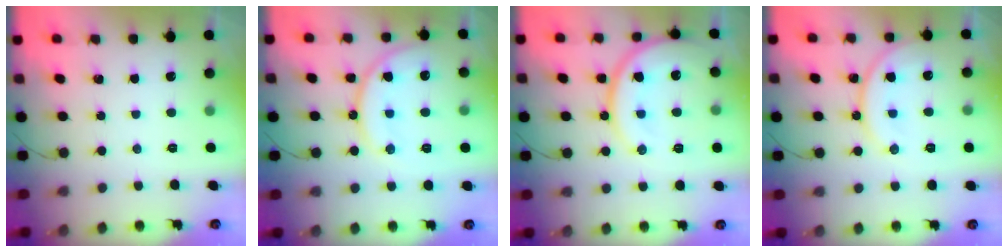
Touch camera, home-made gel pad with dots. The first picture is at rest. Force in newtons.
{"total": 14.6, "press": 14.5, "slide": 1.3}
{"total": 15.8, "press": 15.7, "slide": 1.4}
{"total": 12.5, "press": 12.5, "slide": 1.2}